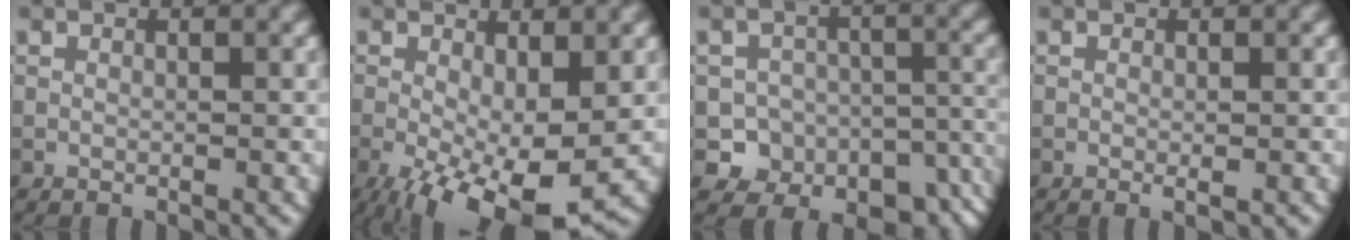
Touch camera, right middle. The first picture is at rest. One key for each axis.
{"total": 9.5, "fx": -3.1, "fy": 3.5, "fz": 8.2, "tx": -0.155, "ty": -0.021, "tz": -0.043}
{"total": 9.7, "fx": -6.0, "fy": 7.1, "fz": 2.8, "tx": -0.020, "ty": -0.005, "tz": -0.075}
{"total": 0.7, "fx": -0.1, "fy": 0.1, "fz": 0.7, "tx": -0.010, "ty": -0.003, "tz": -0.002}